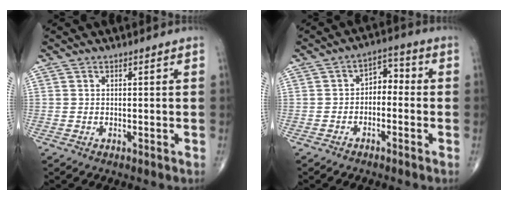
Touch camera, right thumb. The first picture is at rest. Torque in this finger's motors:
{"motor_torque": [0.10, -0.13, 0.30, -0.16, 0.01]}